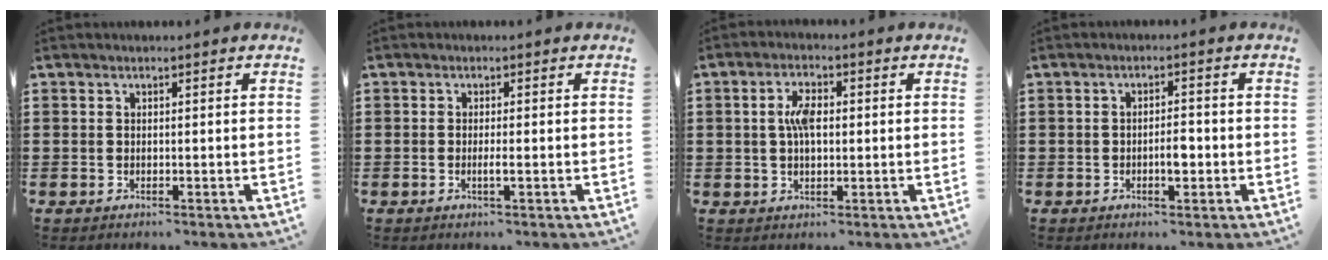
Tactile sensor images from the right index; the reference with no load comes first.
{"total": 1.8, "force": [-0.6, 0.0, 1.7], "torque": [-0.029, -0.004, -0.009]}
{"total": 4.7, "force": [0.5, 2.1, 4.2], "torque": [-0.084, 0.010, 0.007]}
{"total": 3.1, "force": [-0.7, 1.2, 2.7], "torque": [-0.050, 0.004, -0.013]}